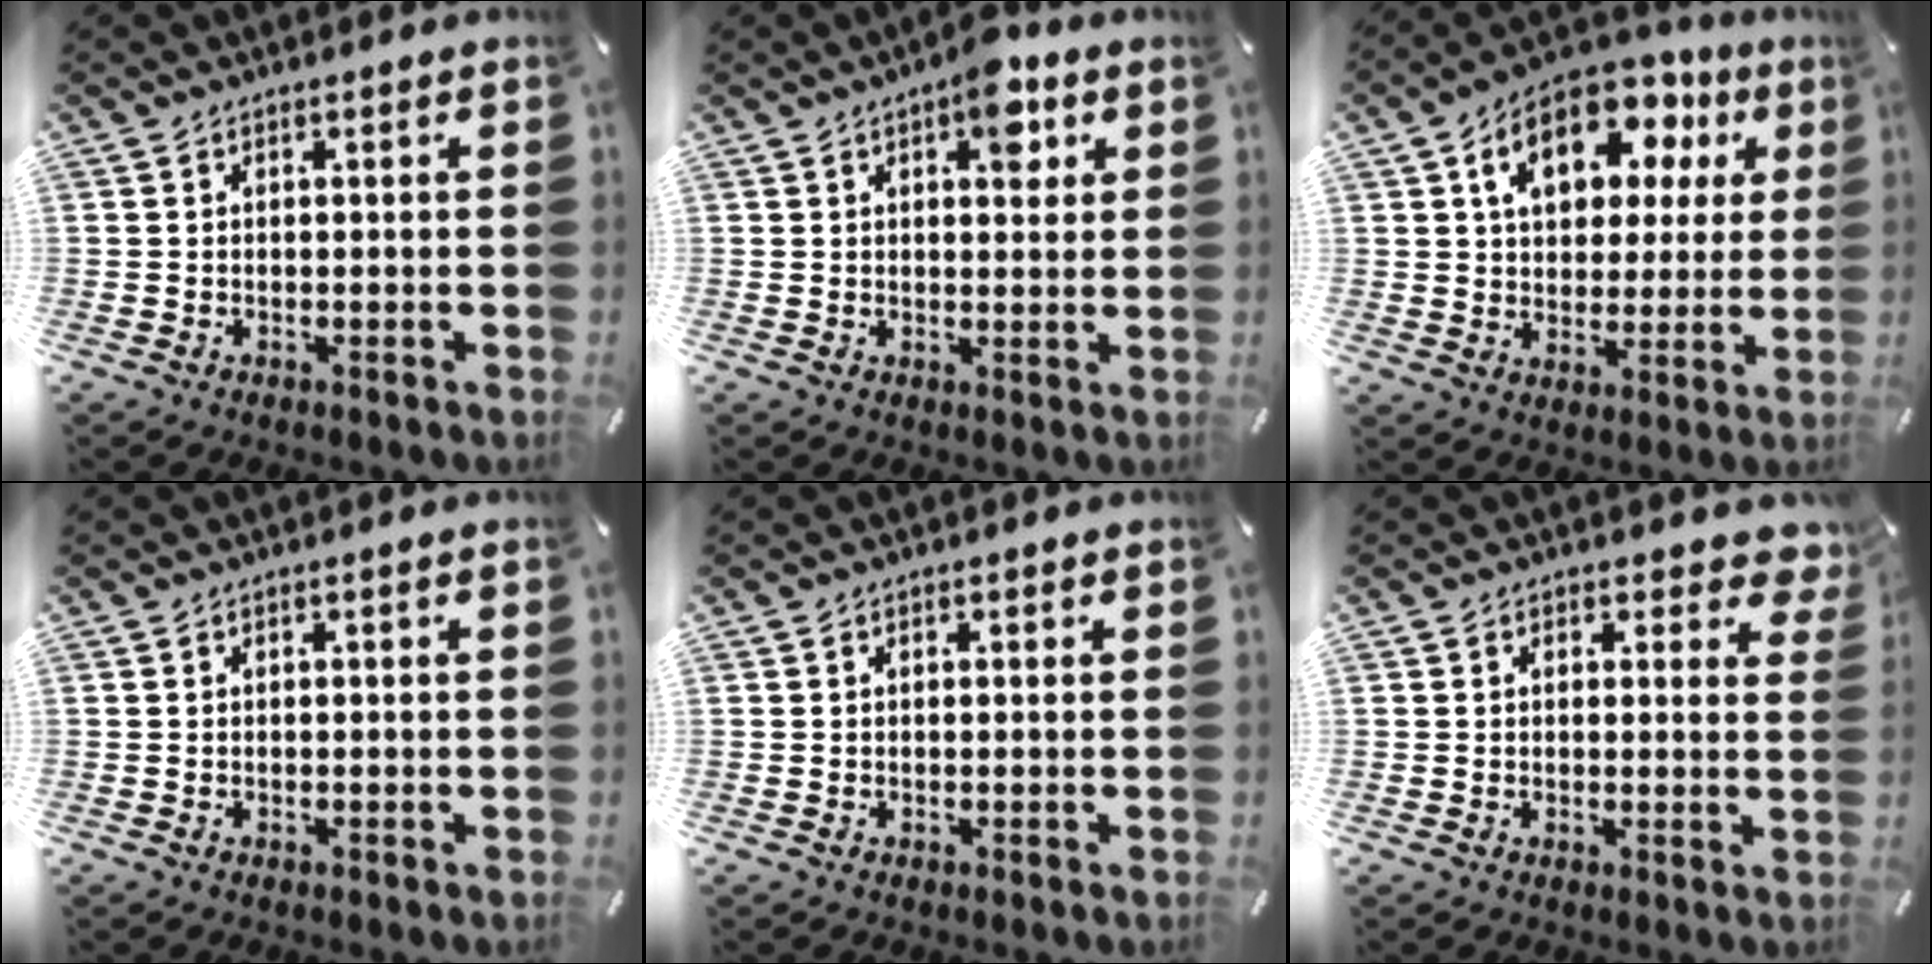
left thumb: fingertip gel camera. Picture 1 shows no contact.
{"total": 7.5, "force": [3.4, 3.8, 5.4], "torque": [-0.056, -0.014, 0.051]}
{"total": 14.9, "force": [6.6, 10.1, 8.8], "torque": [-0.138, -0.019, 0.117]}
{"total": 0.0}
{"total": 0.0}
{"total": 3.6, "force": [2.0, 2.2, 2.0], "torque": [-0.012, -0.008, 0.030]}